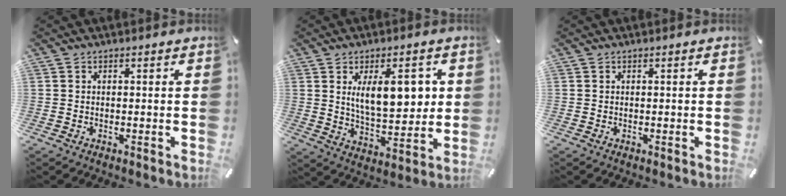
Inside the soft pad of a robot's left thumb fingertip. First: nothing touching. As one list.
[{"total": 12.8, "force": [3.7, 6.3, 10.5], "torque": [-0.151, -0.008, 0.060]}, {"total": 0.0}]